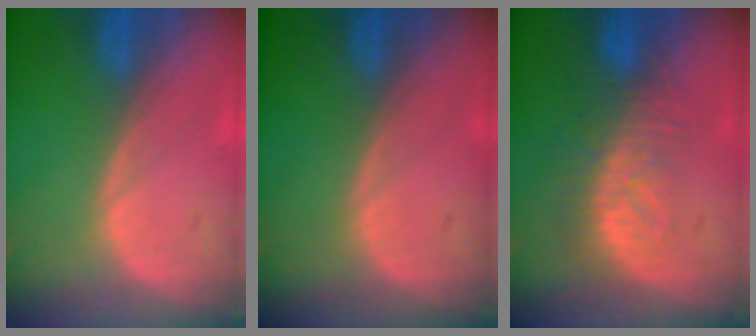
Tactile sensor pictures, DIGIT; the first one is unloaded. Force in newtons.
{"total": 0.0}
{"total": 8.3, "press": 7.2, "slide": 4.1}